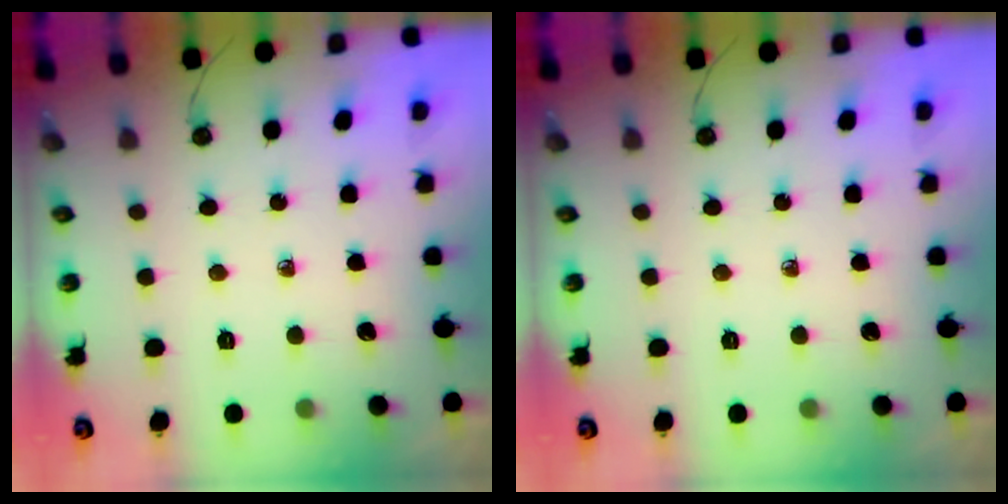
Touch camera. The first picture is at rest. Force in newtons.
{"total": 0.0}